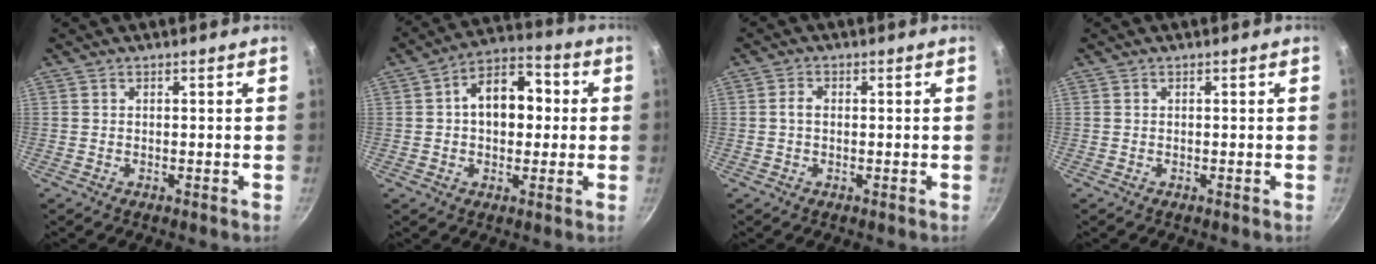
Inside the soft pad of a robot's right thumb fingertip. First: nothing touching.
{"total": 12.1, "force": [1.1, 8.2, 8.8], "torque": [-0.086, 0.029, 0.003]}
{"total": 2.0, "force": [0.0, 1.4, 1.4], "torque": [-0.026, 0.008, -0.003]}
{"total": 0.0}